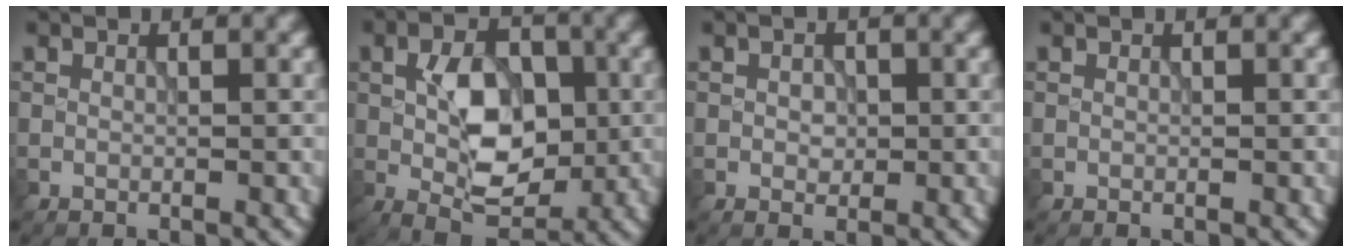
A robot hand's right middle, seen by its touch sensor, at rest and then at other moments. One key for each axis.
{"total": 6.6, "fx": -0.2, "fy": 4.0, "fz": 5.3, "tx": -0.087, "ty": 0.000, "tz": -0.006}
{"total": 1.3, "fx": 0.0, "fy": 1.0, "fz": 0.8, "tx": -0.015, "ty": -0.003, "tz": 0.000}
{"total": 0.0}